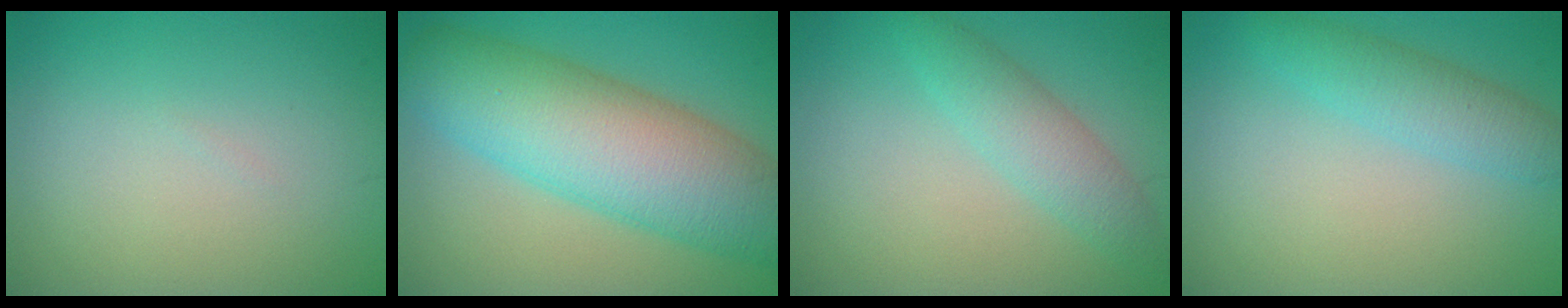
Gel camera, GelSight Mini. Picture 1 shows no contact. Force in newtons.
{"total": 11.0, "press": 11.0, "slide": 0.2}
{"total": 2.4, "press": 2.4, "slide": 0.2}
{"total": 3.3, "press": 3.3, "slide": 0.0}